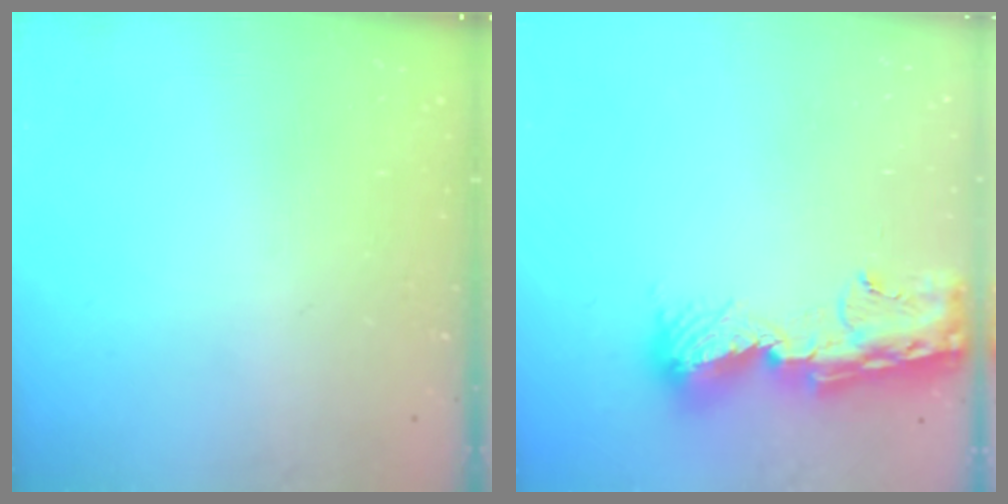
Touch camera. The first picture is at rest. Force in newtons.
{"total": 13.0, "press": 12.9, "slide": 1.3}